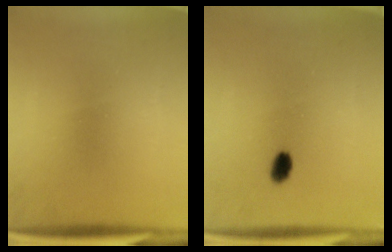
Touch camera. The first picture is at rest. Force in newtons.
{"total": 2.5}